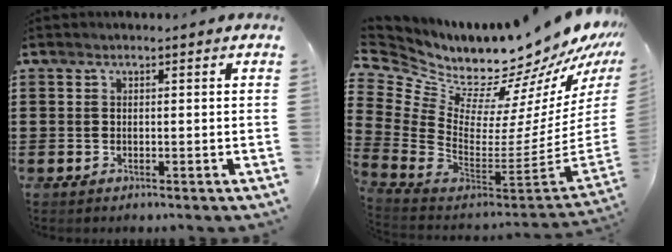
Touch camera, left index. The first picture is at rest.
{"total": 11.1, "force": [10.4, 2.6, 2.6], "torque": [-0.080, -0.116, 0.173]}